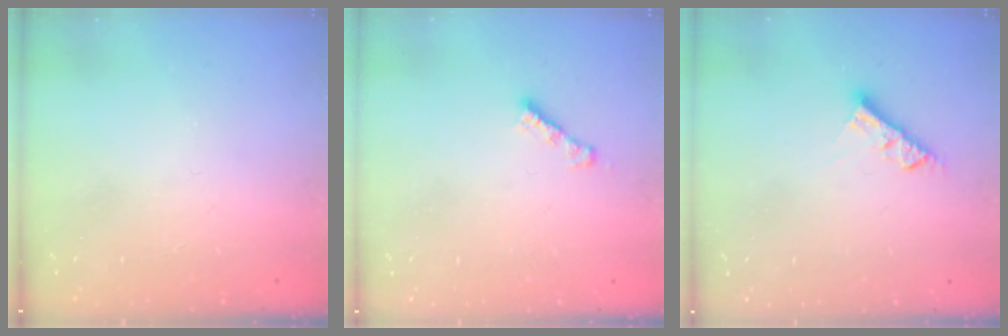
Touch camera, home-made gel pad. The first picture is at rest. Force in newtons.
{"total": 2.7, "press": 2.7, "slide": 0.3}
{"total": 6.1, "press": 6.1, "slide": 0.4}